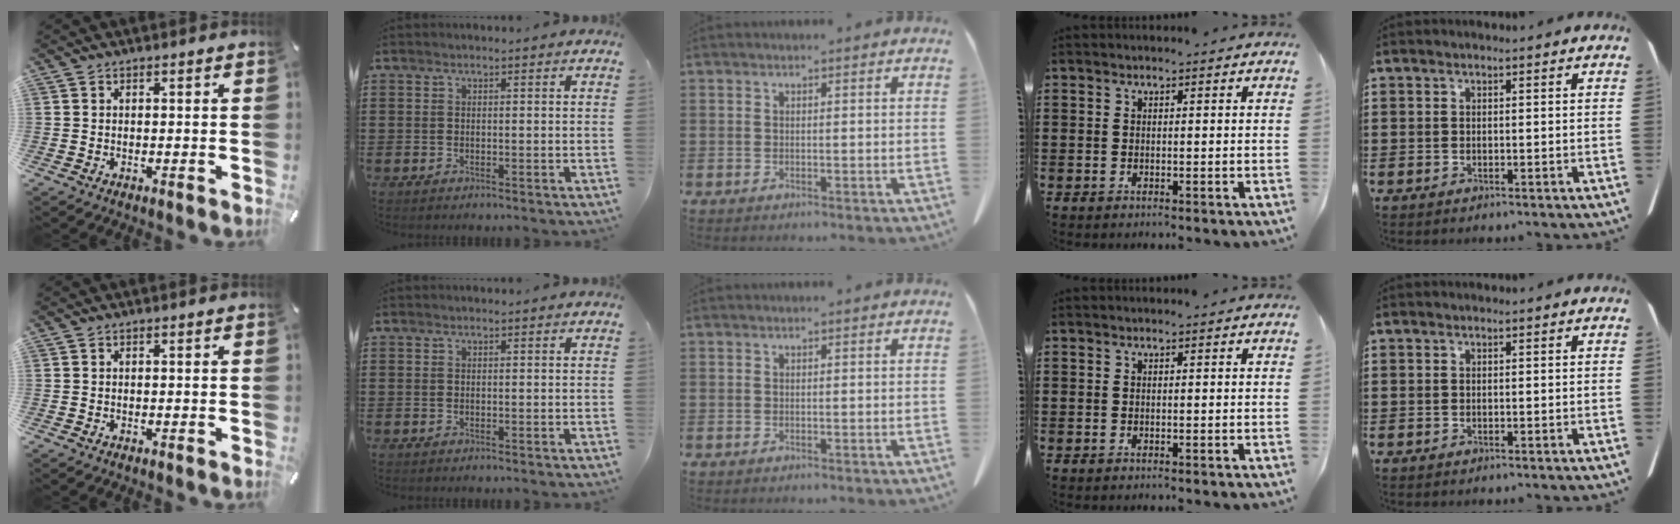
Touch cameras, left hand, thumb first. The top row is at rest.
{}